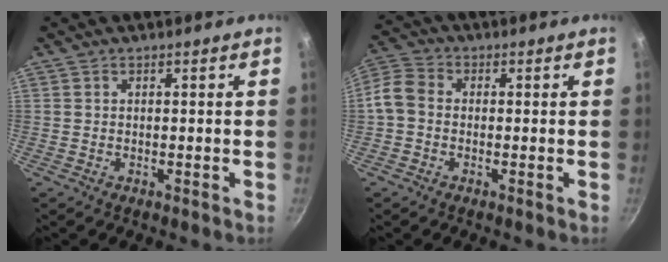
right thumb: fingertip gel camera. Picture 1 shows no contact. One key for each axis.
{"total": 5.9, "fx": -0.9, "fy": 4.7, "fz": 3.5, "tx": -0.073, "ty": 0.020, "tz": -0.036}